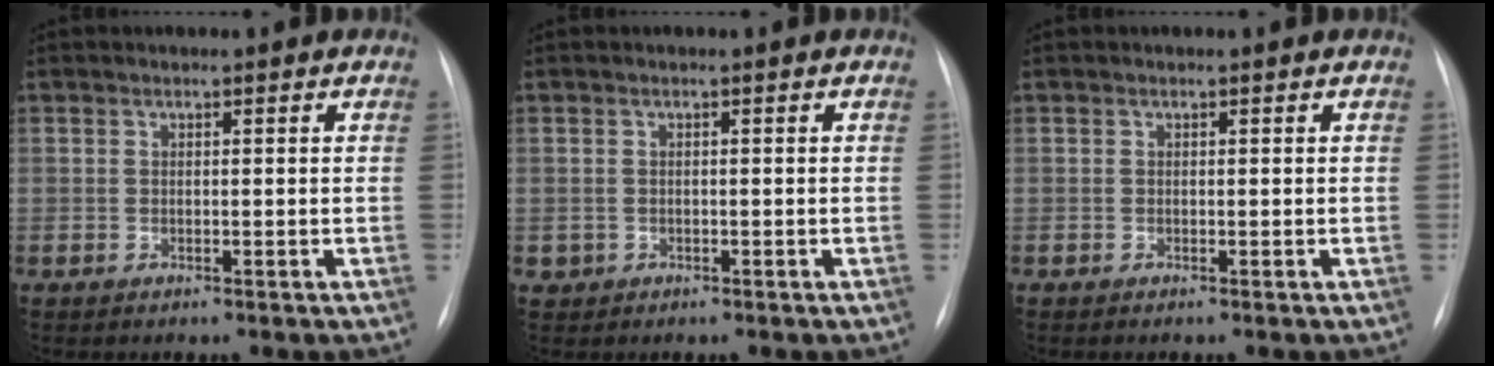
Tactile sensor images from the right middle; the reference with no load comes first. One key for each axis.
{"total": 0.9, "fx": -0.3, "fy": 0.9, "fz": 0.0, "tx": 0.000, "ty": 0.005, "tz": -0.003}
{"total": 0.0}